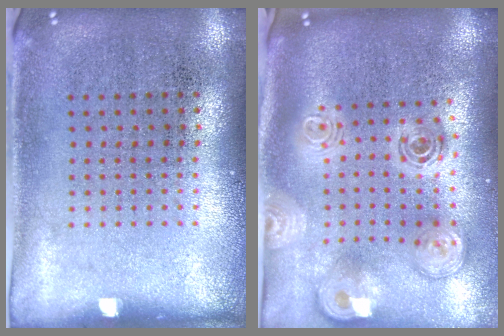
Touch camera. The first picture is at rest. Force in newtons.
{"total": 3.0, "press": 2.0, "slide": 2.1}